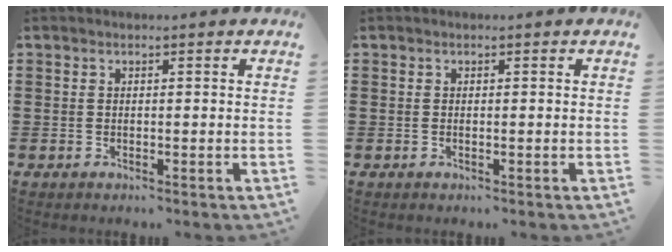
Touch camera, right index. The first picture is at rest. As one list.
[{"total": 0.0}]